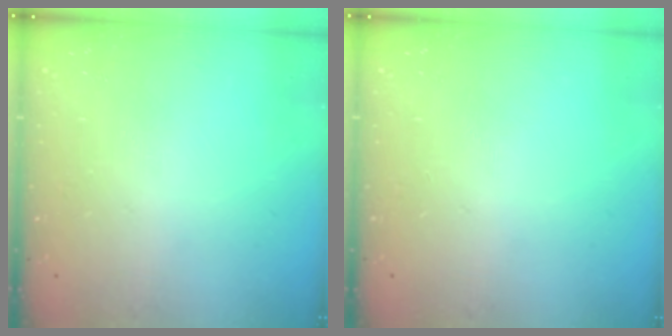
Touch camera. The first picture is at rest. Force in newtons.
{"total": 0.0}